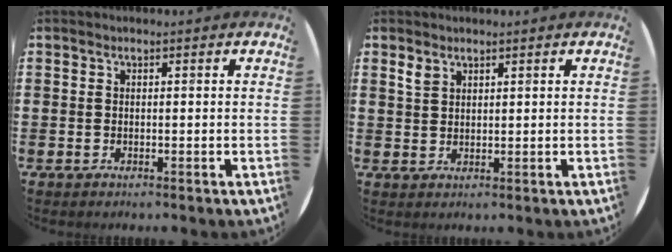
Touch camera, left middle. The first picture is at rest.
{"total": 1.8, "force": [1.4, 1.0, 0.5], "torque": [-0.005, -0.001, 0.025]}